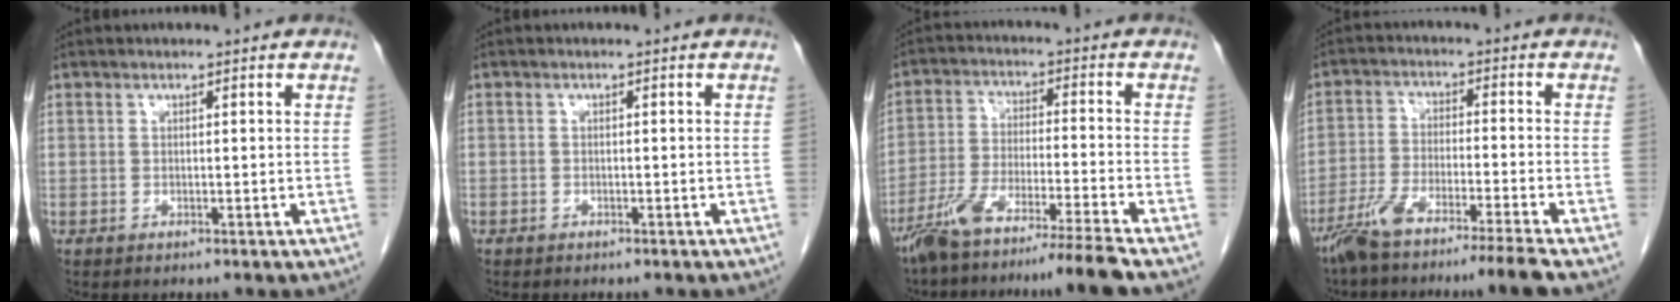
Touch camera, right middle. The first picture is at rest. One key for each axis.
{"total": 0.7, "fx": -0.5, "fy": 0.5, "fz": 0.0, "tx": -0.008, "ty": 0.003, "tz": -0.010}
{"total": 11.6, "fx": -9.6, "fy": -2.1, "fz": 6.2, "tx": -0.099, "ty": -0.024, "tz": -0.164}
{"total": 9.9, "fx": -7.8, "fy": -1.4, "fz": 5.9, "tx": -0.100, "ty": -0.024, "tz": -0.135}